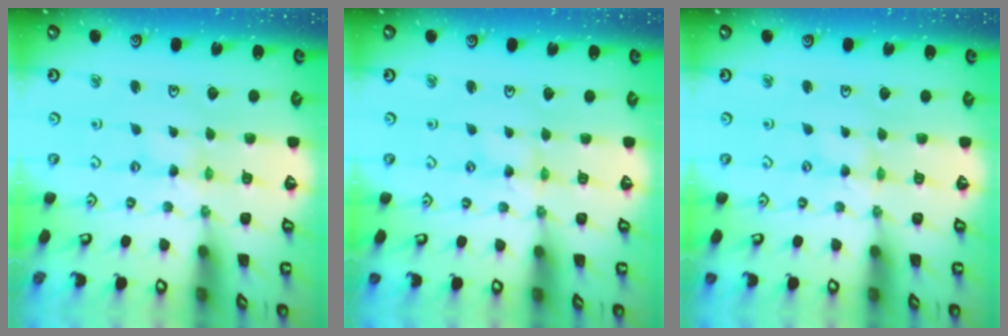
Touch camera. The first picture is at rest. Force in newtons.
{"total": 1.3, "press": 1.3, "slide": 0.2}
{"total": 0.0}